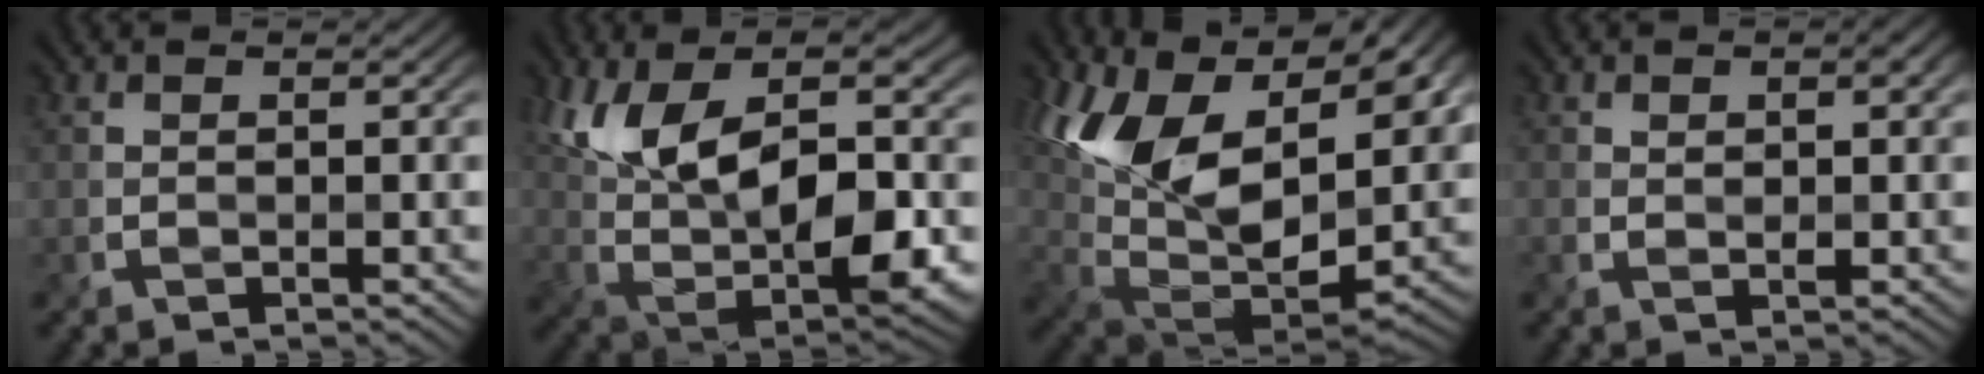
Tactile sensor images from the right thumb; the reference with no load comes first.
{"total": 14.5, "force": [2.9, 6.9, 12.4], "torque": [-0.227, -0.011, 0.054]}
{"total": 18.0, "force": [6.3, 10.1, 13.5], "torque": [-0.243, 0.009, 0.110]}
{"total": 2.1, "force": [0.7, 1.0, 1.7], "torque": [-0.025, -0.001, 0.013]}